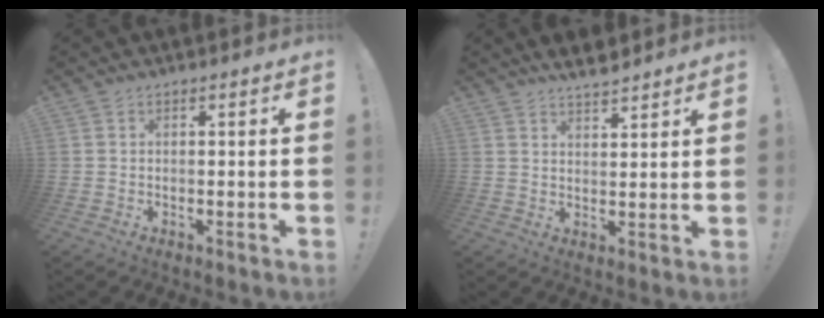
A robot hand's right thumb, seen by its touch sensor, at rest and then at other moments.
{"total": 5.3, "force": [4.9, 1.1, 1.7], "torque": [-0.027, -0.026, 0.090]}